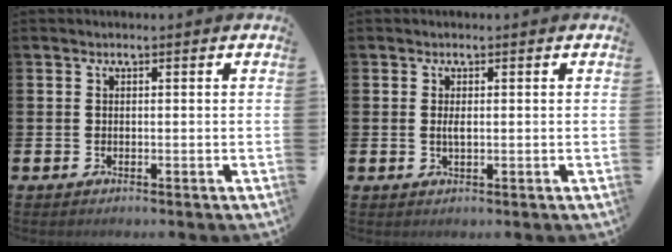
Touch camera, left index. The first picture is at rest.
{"total": 1.3, "force": [0.1, 0.5, 1.2], "torque": [-0.022, 0.002, 0.000]}